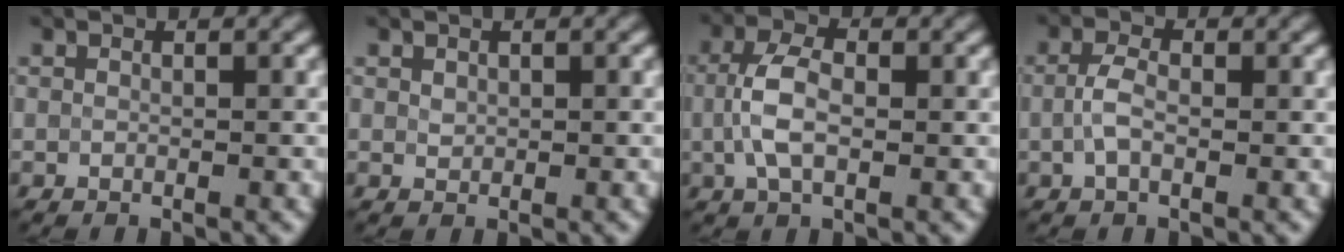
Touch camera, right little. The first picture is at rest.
{"total": 0.7, "force": [0.5, 0.5, 0.3], "torque": [-0.004, -0.005, 0.009]}
{"total": 4.0, "force": [0.2, 2.2, 3.4], "torque": [-0.072, 0.005, -0.001]}
{"total": 1.9, "force": [0.0, 0.9, 1.7], "torque": [-0.036, 0.006, -0.007]}